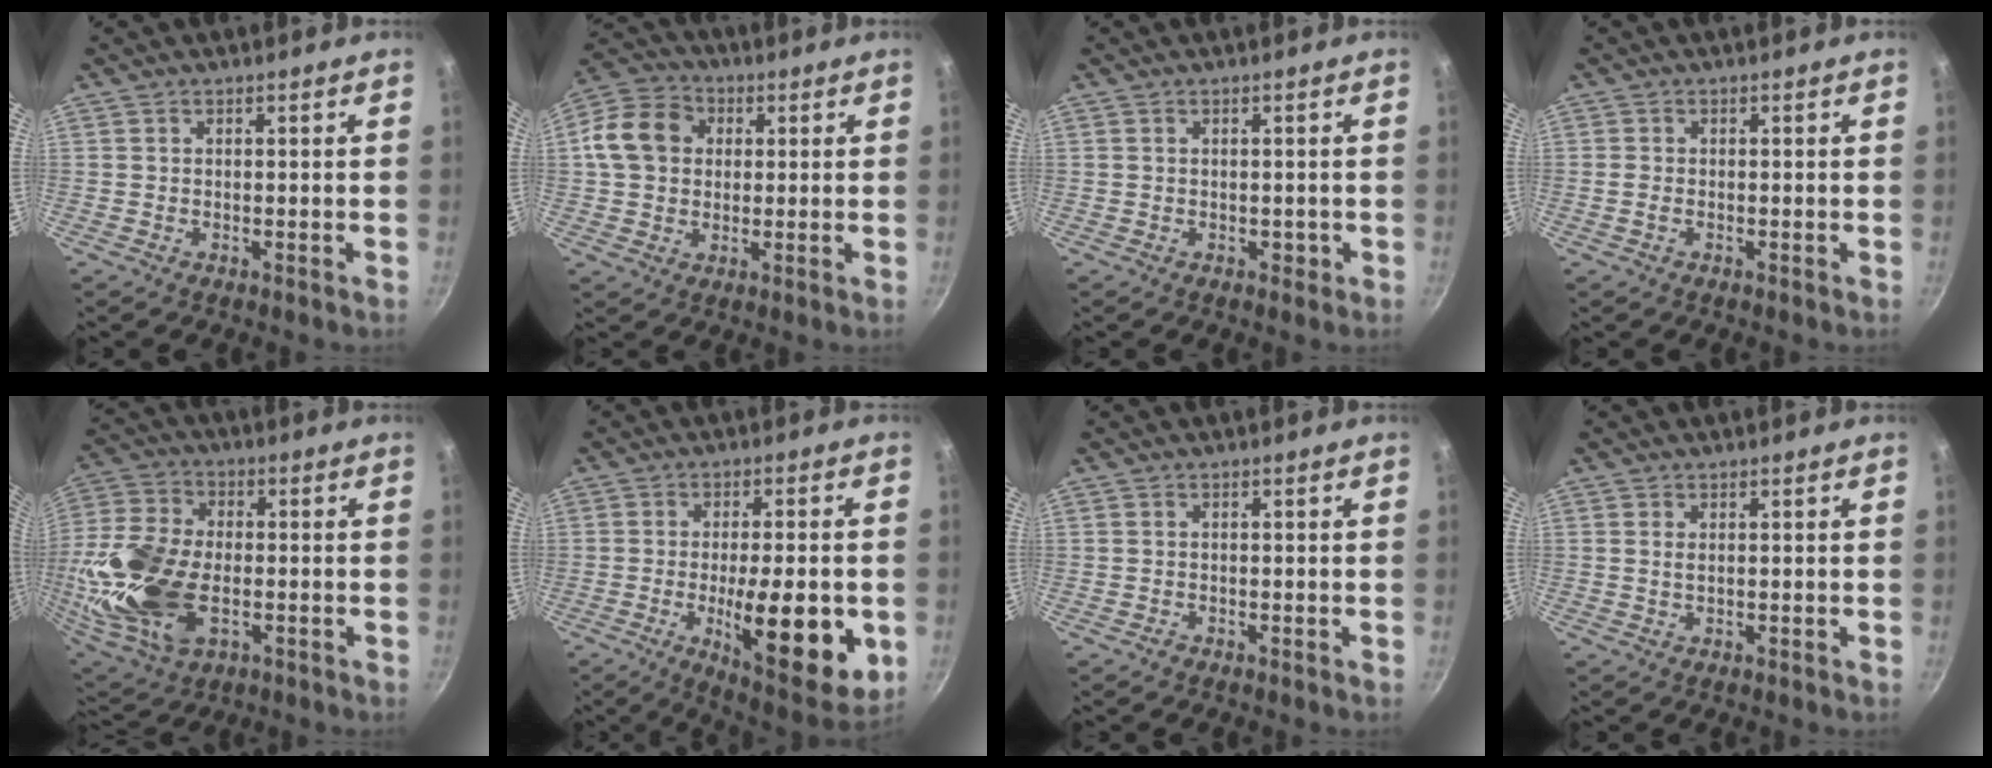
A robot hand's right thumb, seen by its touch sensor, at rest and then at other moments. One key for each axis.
{"total": 11.4, "fx": 1.8, "fy": 9.4, "fz": 6.3, "tx": -0.092, "ty": 0.019, "tz": 0.015}
{"total": 2.2, "fx": -0.9, "fy": 1.5, "fz": 1.3, "tx": 0.000, "ty": 0.010, "tz": -0.008}
{"total": 1.4, "fx": -0.4, "fy": 0.9, "fz": 1.0, "tx": -0.021, "ty": 0.003, "tz": -0.009}
{"total": 22.0, "fx": -3.3, "fy": 13.2, "fz": 17.3, "tx": -0.366, "ty": 0.006, "tz": -0.058}
{"total": 18.5, "fx": -4.1, "fy": 5.8, "fz": 17.0, "tx": -0.220, "ty": -0.007, "tz": -0.054}
{"total": 0.5, "fx": -0.4, "fy": 0.3, "fz": 0.1, "tx": -0.004, "ty": 0.005, "tz": -0.006}
{"total": 1.2, "fx": 0.3, "fy": 0.5, "fz": 1.0, "tx": -0.020, "ty": 0.000, "tz": 0.004}